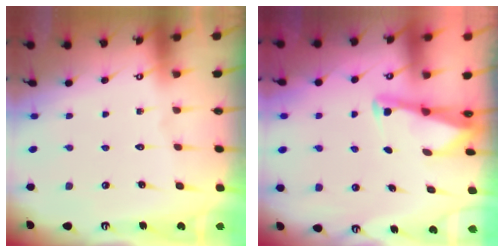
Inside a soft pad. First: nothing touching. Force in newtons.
{"total": 2.5, "press": 2.5, "slide": 0.1}